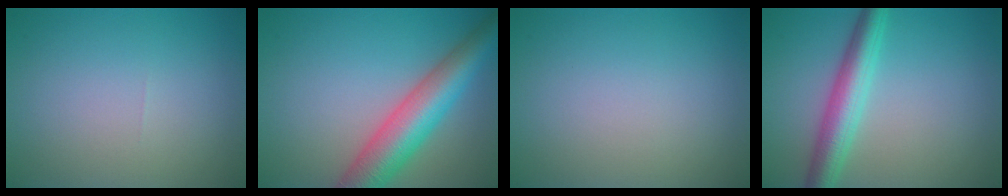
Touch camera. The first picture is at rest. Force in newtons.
{"total": 7.8, "press": 7.8, "slide": 0.3}
{"total": 0.0}
{"total": 4.7, "press": 4.7, "slide": 0.1}